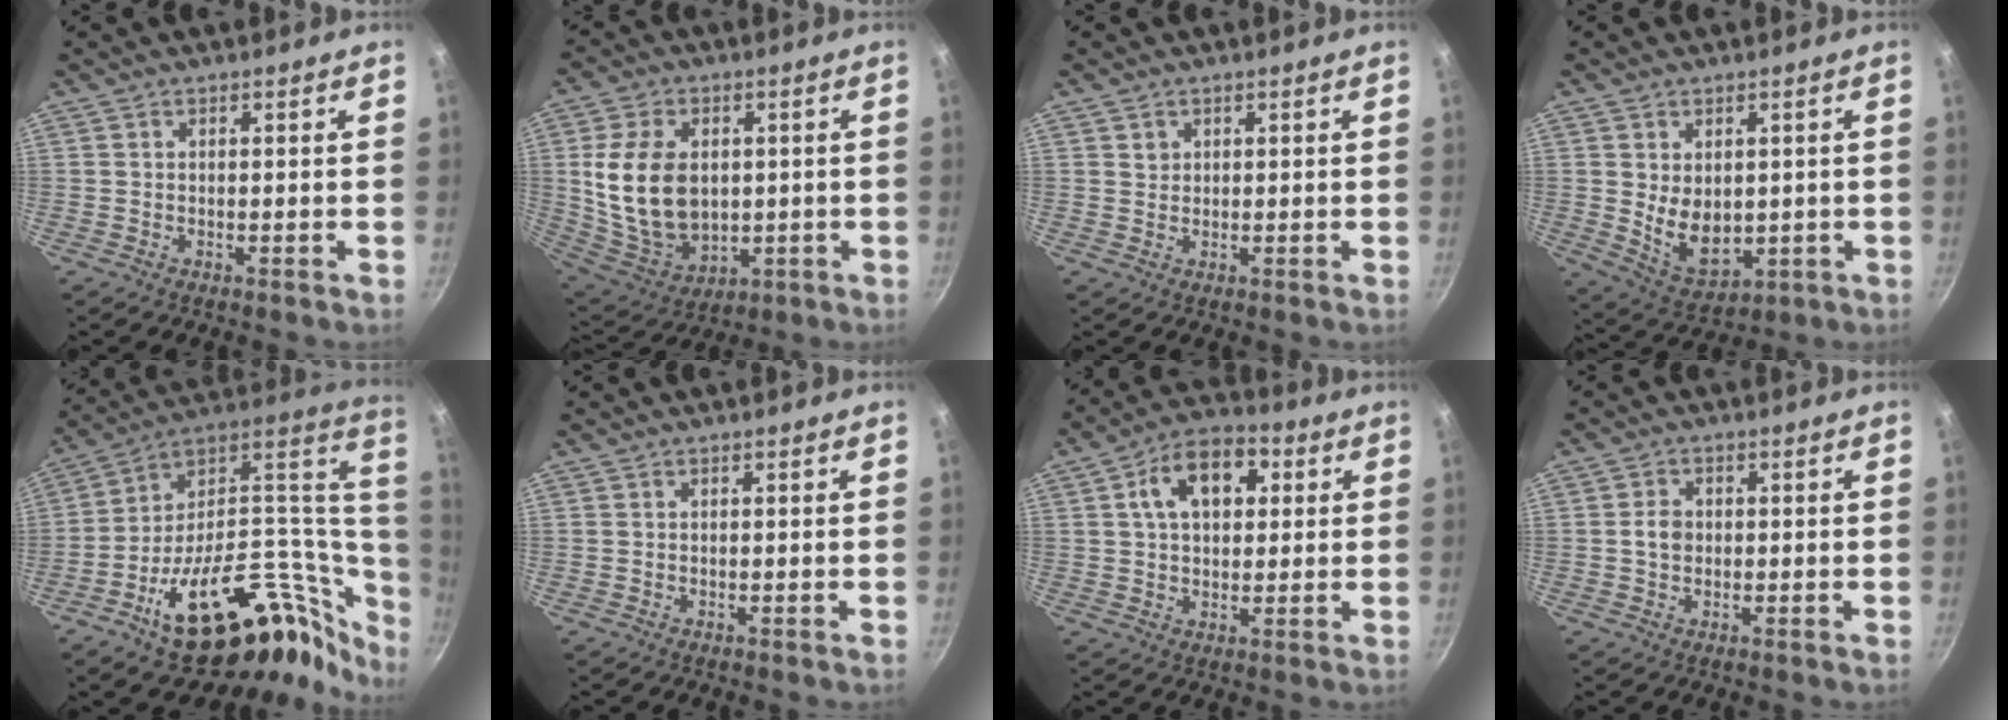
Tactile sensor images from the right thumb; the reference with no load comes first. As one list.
[{"total": 16.8, "force": [1.1, 11.8, 11.9], "torque": [-0.203, -0.010, 0.040]}, {"total": 1.4, "force": [0.7, 1.2, 0.3], "torque": [0.000, 0.002, 0.011]}, {"total": 9.1, "force": [0.4, 6.4, 6.5], "torque": [-0.092, -0.020, 0.032]}, {"total": 37.7, "force": [-8.1, 21.7, 29.8], "torque": [-0.400, 0.062, -0.106]}, {"total": 0.0}, {"total": 12.3, "force": [3.4, 8.0, 8.8], "torque": [-0.108, 0.016, 0.043]}, {"total": 3.1, "force": [0.0, 2.5, 1.8], "torque": [-0.022, 0.008, -0.004]}]